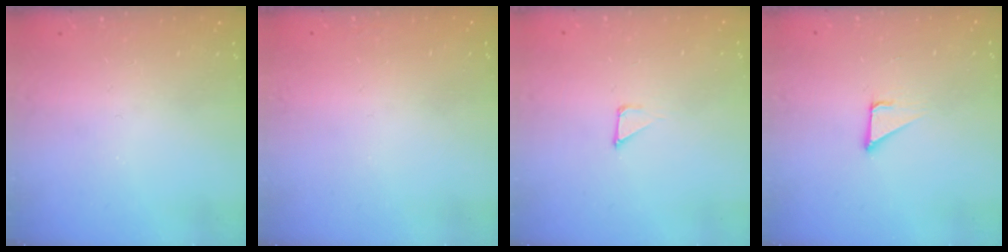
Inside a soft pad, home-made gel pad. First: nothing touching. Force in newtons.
{"total": 1.6, "press": 1.6, "slide": 0.1}
{"total": 1.3, "press": 1.3, "slide": 0.0}
{"total": 2.1, "press": 2.1, "slide": 0.1}